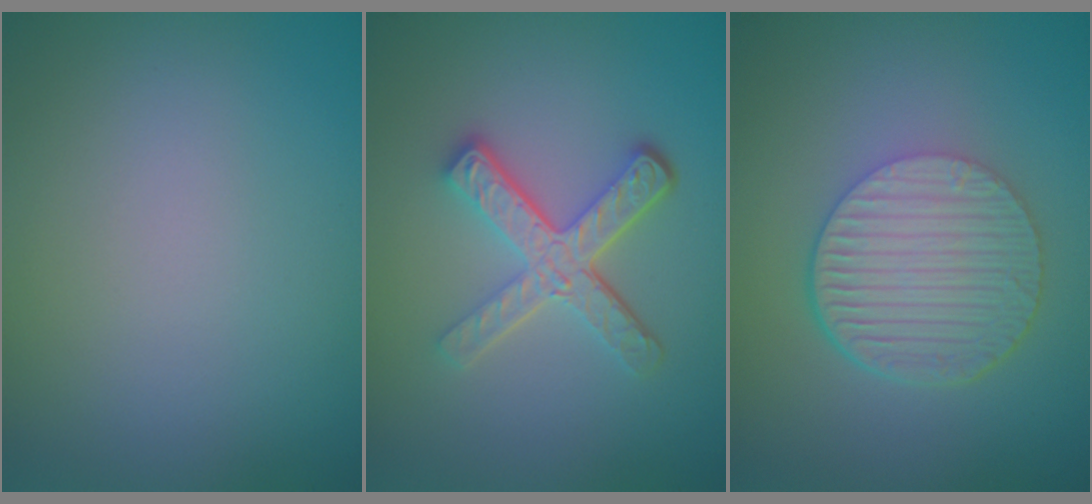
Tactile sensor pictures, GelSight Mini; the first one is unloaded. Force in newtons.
{"total": 4.6, "press": 3.5, "slide": 3.0}
{"total": 6.7, "press": 4.4, "slide": 5.0}